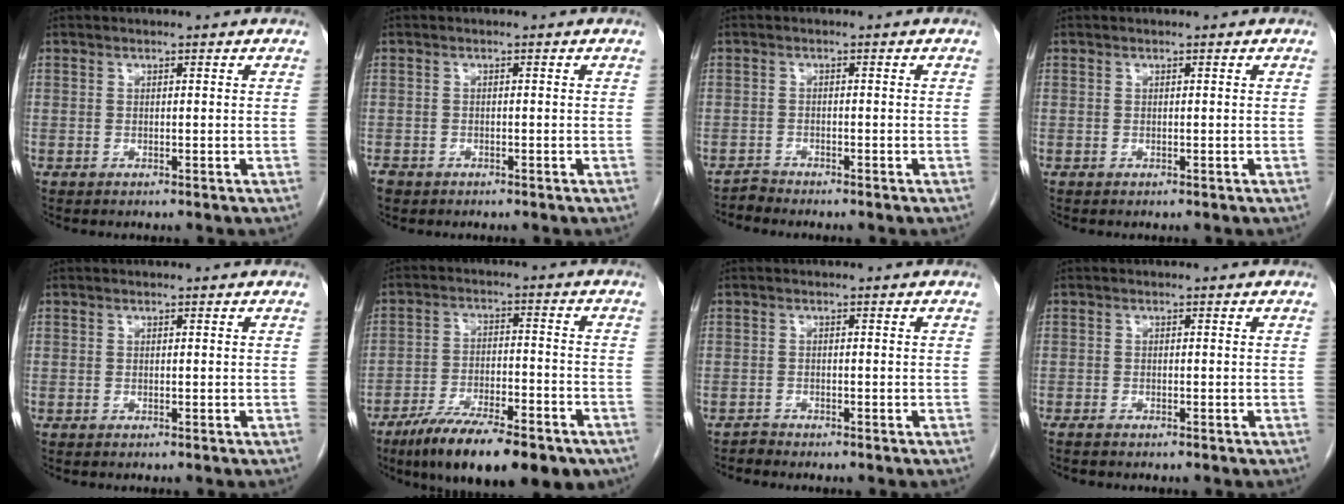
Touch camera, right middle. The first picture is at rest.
{"total": 2.0, "force": [-1.4, 1.2, 0.6], "torque": [-0.015, -0.001, -0.023]}
{"total": 1.4, "force": [-1.3, 0.0, -0.5], "torque": [0.013, -0.006, -0.025]}
{"total": 0.0}
{"total": 0.0}
{"total": 17.3, "force": [-12.1, 4.8, 11.4], "torque": [-0.152, -0.011, -0.192]}
{"total": 1.0, "force": [-0.9, 0.0, -0.3], "torque": [0.007, -0.004, -0.019]}
{"total": 1.6, "force": [-1.4, 0.3, 0.7], "torque": [-0.017, -0.004, -0.018]}